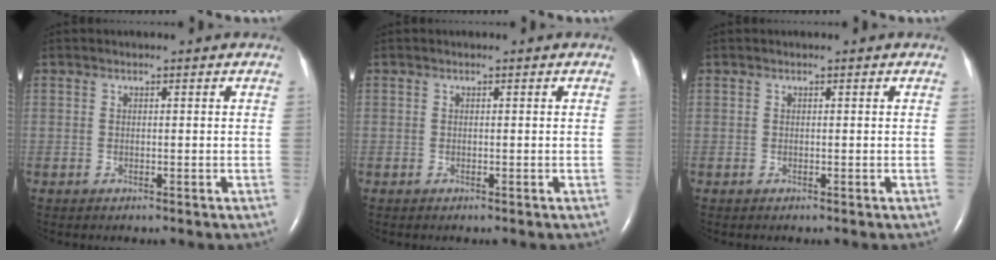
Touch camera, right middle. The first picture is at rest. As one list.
[{"total": 0.0}, {"total": 0.0}]